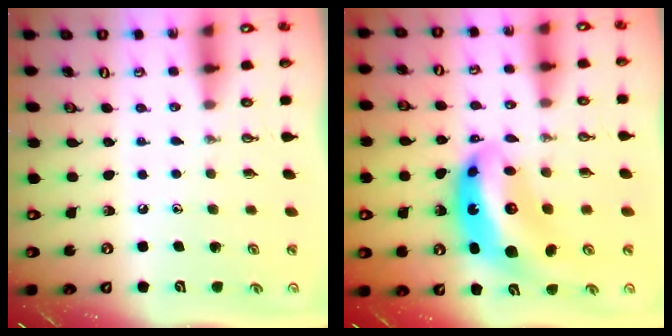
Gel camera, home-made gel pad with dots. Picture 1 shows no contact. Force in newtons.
{"total": 14.0, "press": 14.0, "slide": 1.5}